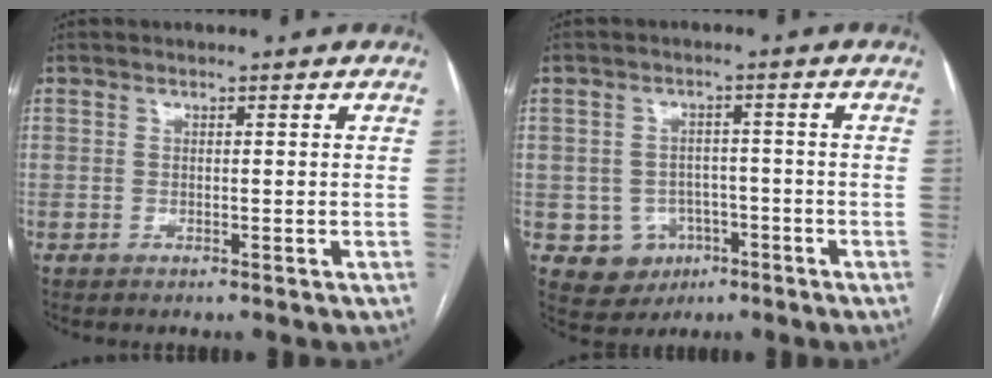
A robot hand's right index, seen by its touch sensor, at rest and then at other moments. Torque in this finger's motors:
{"motor_torque": [0.06, 0.11, -0.44, -0.09]}